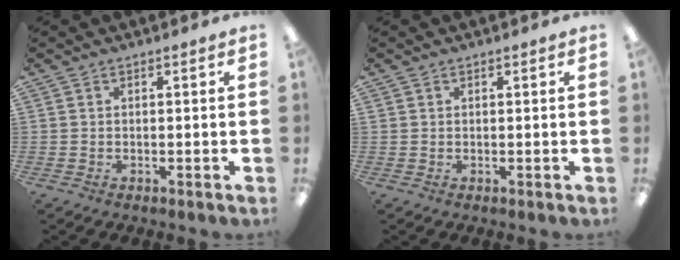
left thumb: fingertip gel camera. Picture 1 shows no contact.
{"total": 0.6, "force": [0.2, 0.5, 0.0], "torque": [0.001, 0.003, 0.004]}